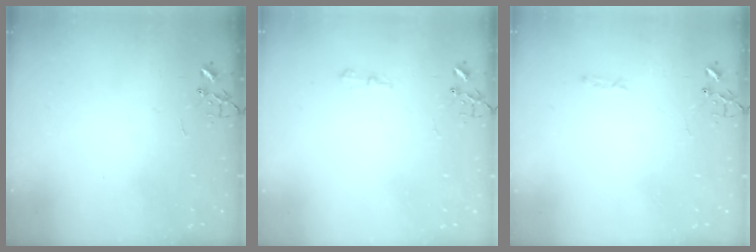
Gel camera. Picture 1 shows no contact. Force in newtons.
{"total": 6.1, "press": 6.1, "slide": 0.6}
{"total": 3.3, "press": 3.3, "slide": 0.4}